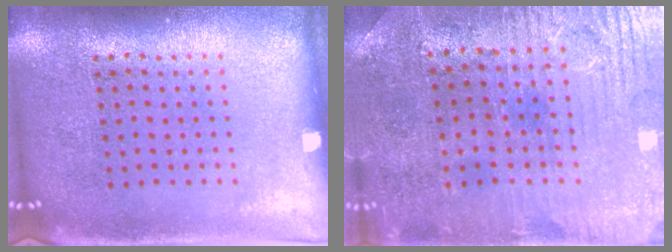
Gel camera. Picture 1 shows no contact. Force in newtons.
{"total": 1.5, "press": 1.3, "slide": 0.6}